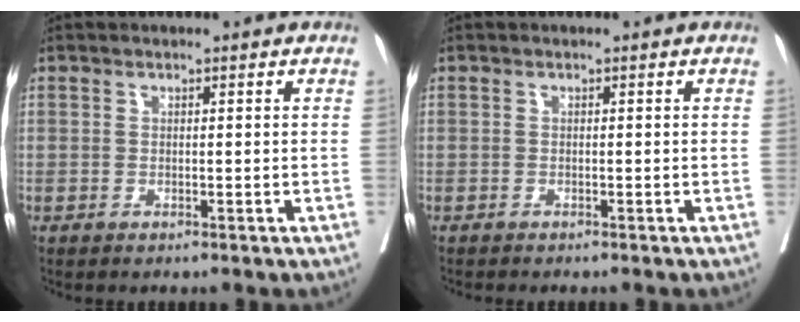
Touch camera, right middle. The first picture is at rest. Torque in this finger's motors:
{"motor_torque": [0.38, -0.31, 0.02, 0.01]}